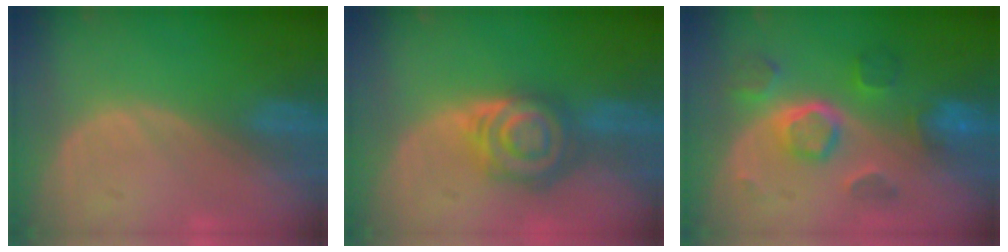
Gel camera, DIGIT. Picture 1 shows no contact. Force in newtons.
{"total": 7.8, "press": 7.0, "slide": 3.4}
{"total": 8.5, "press": 7.7, "slide": 3.7}